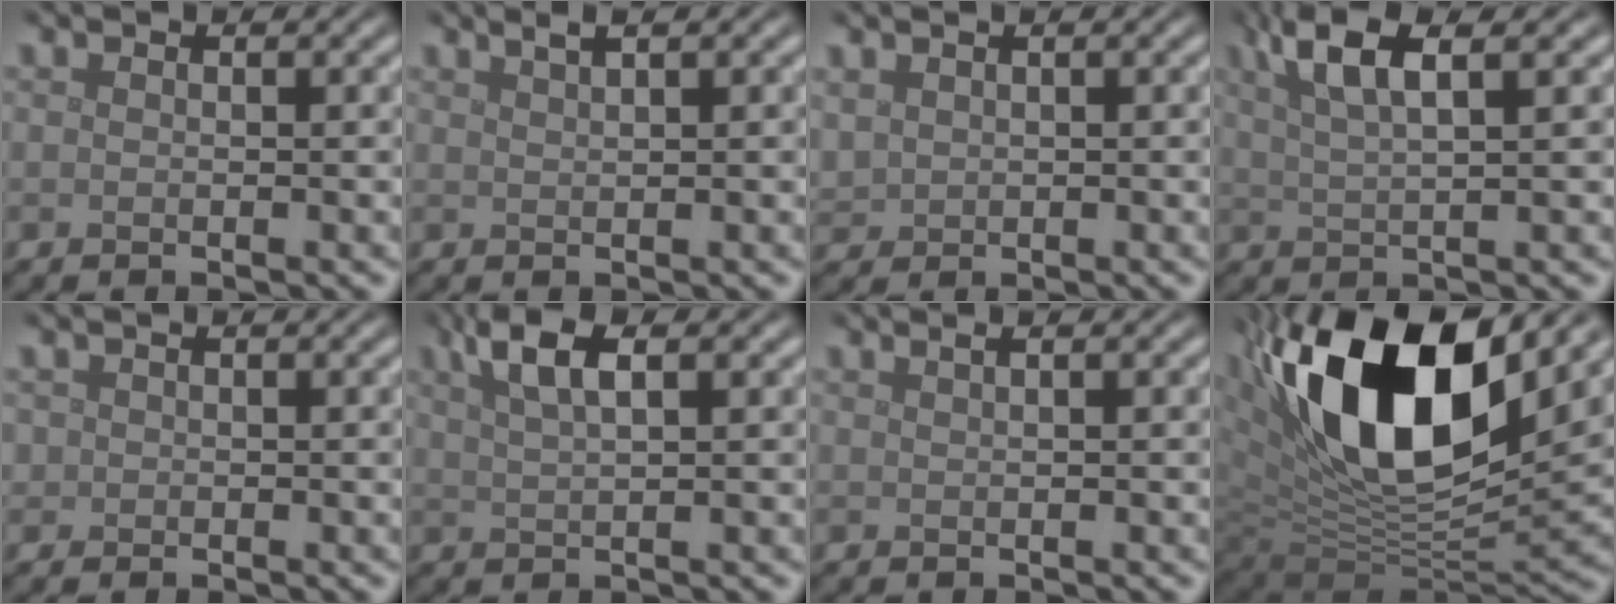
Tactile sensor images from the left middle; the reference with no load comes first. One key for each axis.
{"total": 2.0, "fx": 1.4, "fy": 0.7, "fz": 1.4, "tx": -0.006, "ty": 0.002, "tz": 0.012}
{"total": 1.2, "fx": 0.8, "fy": 0.9, "fz": 0.2, "tx": -0.010, "ty": 0.000, "tz": 0.020}
{"total": 5.4, "fx": 3.0, "fy": 1.3, "fz": 4.3, "tx": -0.070, "ty": 0.015, "tz": 0.052}
{"total": 0.7, "fx": 0.1, "fy": 0.7, "fz": 0.1, "tx": 0.005, "ty": -0.001, "tz": -0.002}
{"total": 4.3, "fx": 2.4, "fy": 1.4, "fz": 3.3, "tx": -0.058, "ty": 0.010, "tz": 0.042}
{"total": 1.1, "fx": 0.7, "fy": 0.4, "fz": 0.8, "tx": -0.008, "ty": 0.000, "tz": 0.006}
{"total": 17.0, "fx": 6.5, "fy": 8.5, "fz": 13.3, "tx": -0.242, "ty": 0.013, "tz": 0.109}